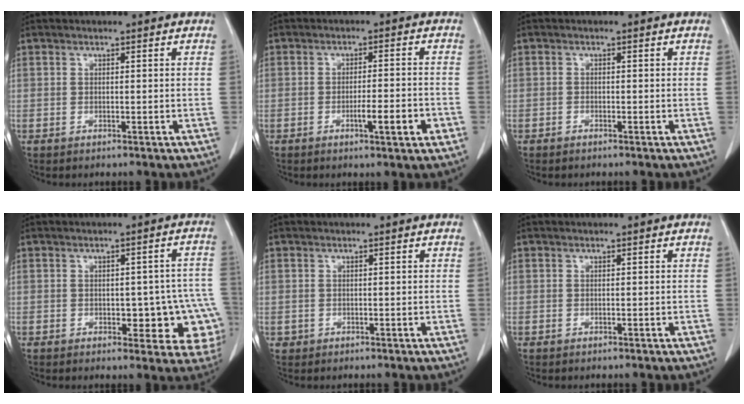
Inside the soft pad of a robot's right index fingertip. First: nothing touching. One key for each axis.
{"total": 5.4, "fx": -2.2, "fy": 0.5, "fz": 4.9, "tx": -0.073, "ty": -0.002, "tz": -0.030}
{"total": 0.5, "fx": -0.5, "fy": 0.2, "fz": 0.0, "tx": -0.003, "ty": 0.000, "tz": -0.009}
{"total": 10.3, "fx": -2.7, "fy": 5.1, "fz": 8.5, "tx": -0.068, "ty": 0.021, "tz": -0.027}
{"total": 0.7, "fx": -0.1, "fy": 0.7, "fz": -0.1, "tx": 0.006, "ty": 0.006, "tz": -0.002}
{"total": 0.0}